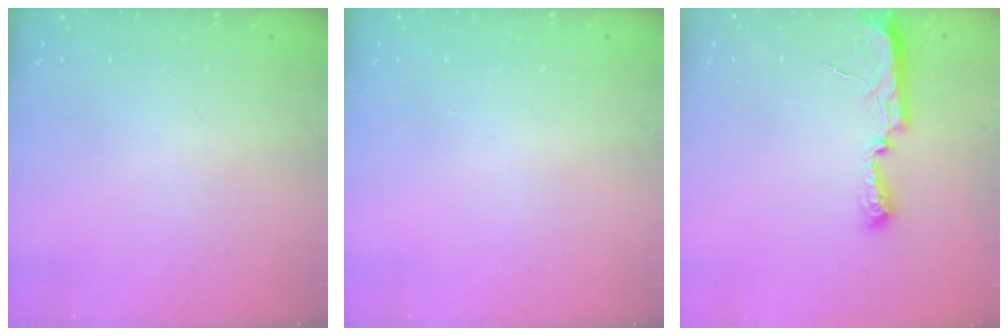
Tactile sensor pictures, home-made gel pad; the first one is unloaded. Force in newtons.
{"total": 0.0}
{"total": 7.7, "press": 7.6, "slide": 1.0}